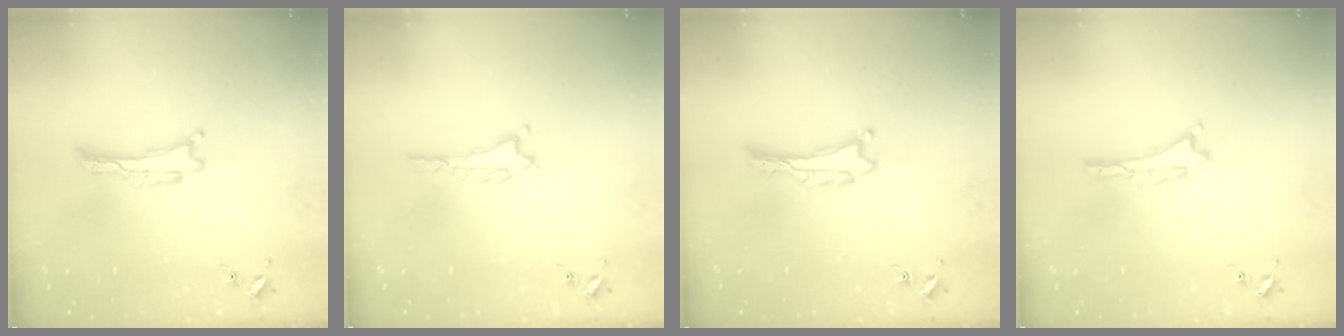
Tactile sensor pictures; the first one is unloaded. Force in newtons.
{"total": 1.8, "press": 1.8, "slide": 0.2}
{"total": 1.3, "press": 1.3, "slide": 0.0}
{"total": 0.9, "press": 0.9, "slide": 0.2}